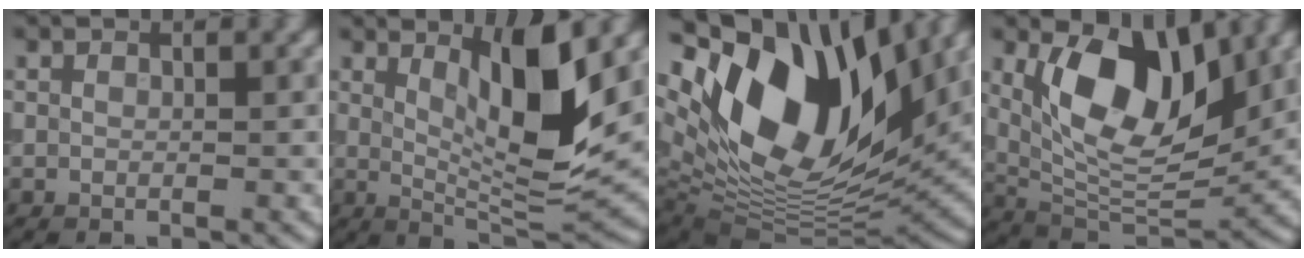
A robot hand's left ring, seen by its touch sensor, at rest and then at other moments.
{"total": 8.0, "force": [2.5, 1.8, 7.3], "torque": [-0.118, -0.017, 0.049]}
{"total": 17.5, "force": [6.9, 9.5, 13.0], "torque": [-0.253, 0.018, 0.117]}
{"total": 10.7, "force": [3.4, 5.4, 8.6], "torque": [-0.151, -0.009, 0.056]}